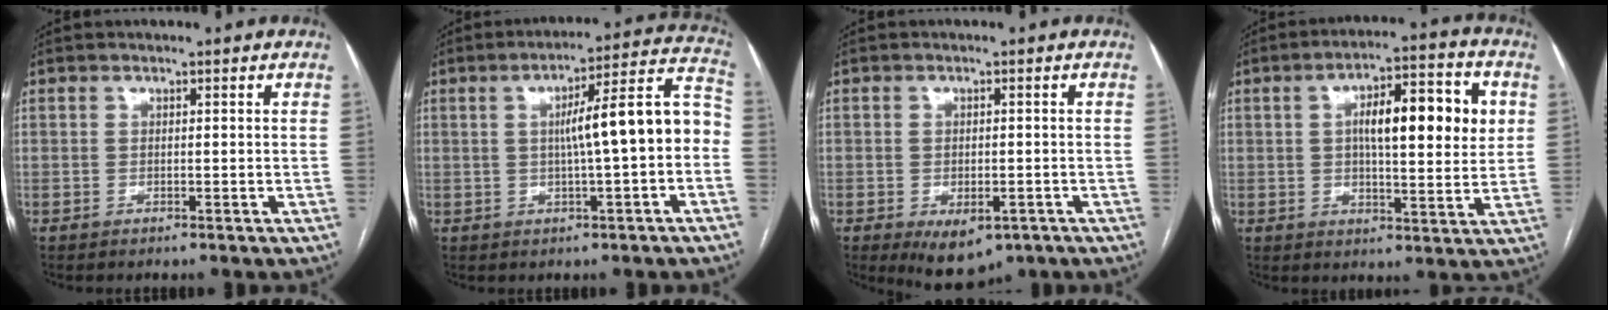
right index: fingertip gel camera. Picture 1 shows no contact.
{"total": 11.9, "force": [-0.7, 0.9, 11.8], "torque": [-0.161, 0.040, -0.008]}
{"total": 7.2, "force": [-3.9, 3.7, 4.7], "torque": [-0.065, -0.008, -0.048]}
{"total": 13.6, "force": [2.8, 3.6, 12.8], "torque": [-0.191, 0.027, 0.038]}